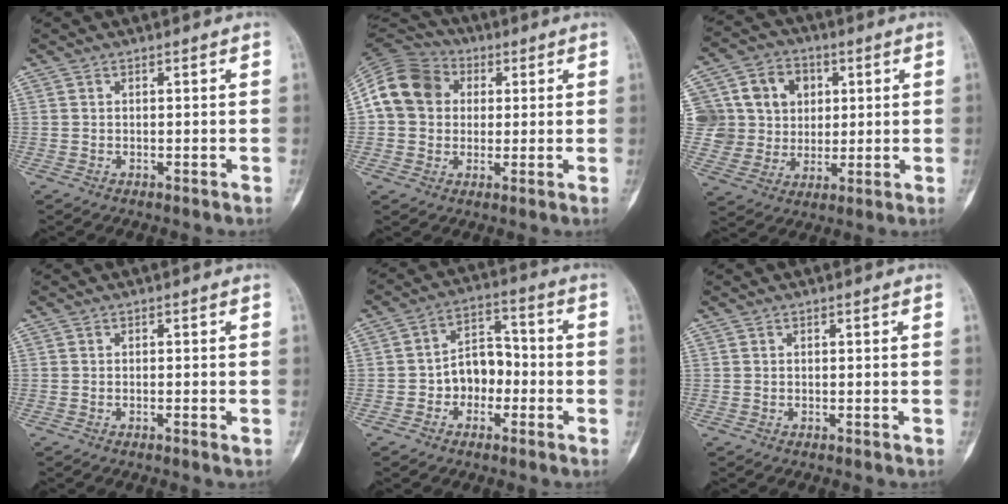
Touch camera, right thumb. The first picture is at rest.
{"total": 13.2, "force": [2.1, 11.3, 6.5], "torque": [-0.111, 0.023, 0.028]}
{"total": 15.4, "force": [3.8, 13.8, 5.7], "torque": [-0.071, 0.024, 0.078]}
{"total": 0.9, "force": [-0.4, 0.0, 0.8], "torque": [-0.016, -0.001, -0.006]}
{"total": 8.2, "force": [-2.0, 6.1, 5.1], "torque": [-0.046, 0.041, -0.045]}
{"total": 0.0}